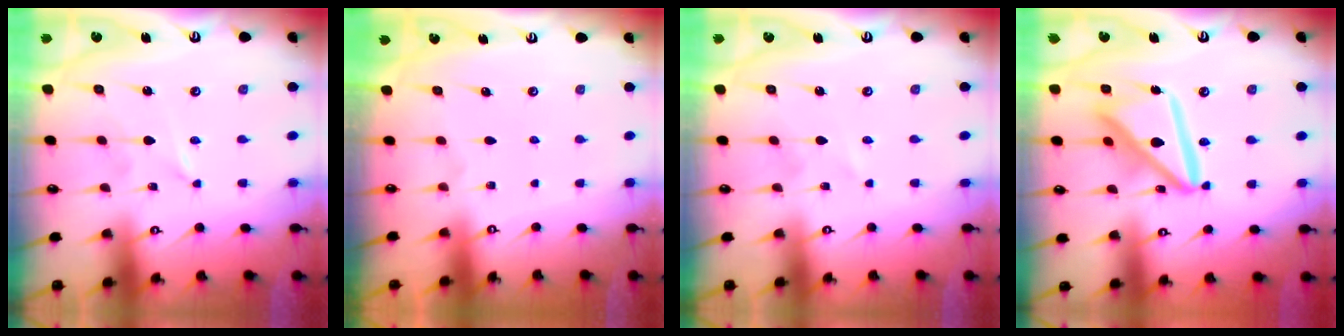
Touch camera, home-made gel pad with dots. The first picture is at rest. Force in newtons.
{"total": 0.0}
{"total": 0.0}
{"total": 15.6, "press": 15.5, "slide": 1.7}